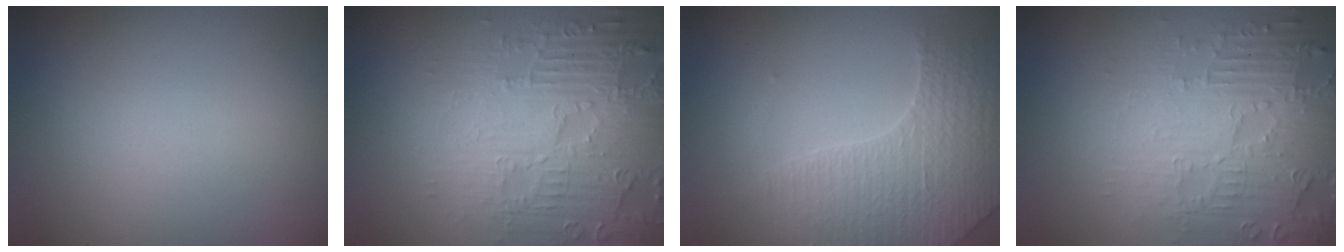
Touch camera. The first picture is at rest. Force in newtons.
{"total": 6.1, "press": 5.2, "slide": 3.1}
{"total": 3.8, "press": 3.6, "slide": 1.0}
{"total": 4.8, "press": 4.7, "slide": 1.4}